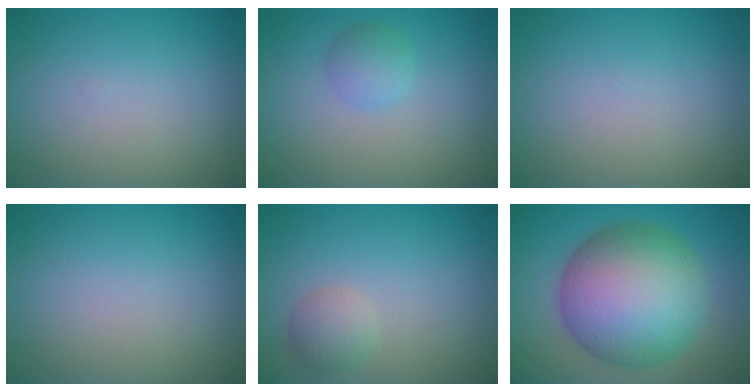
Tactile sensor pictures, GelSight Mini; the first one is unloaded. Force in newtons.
{"total": 1.9, "press": 1.9, "slide": 0.1}
{"total": 0.0}
{"total": 0.0}
{"total": 2.0, "press": 2.0, "slide": 0.1}
{"total": 15.0, "press": 15.0, "slide": 0.3}